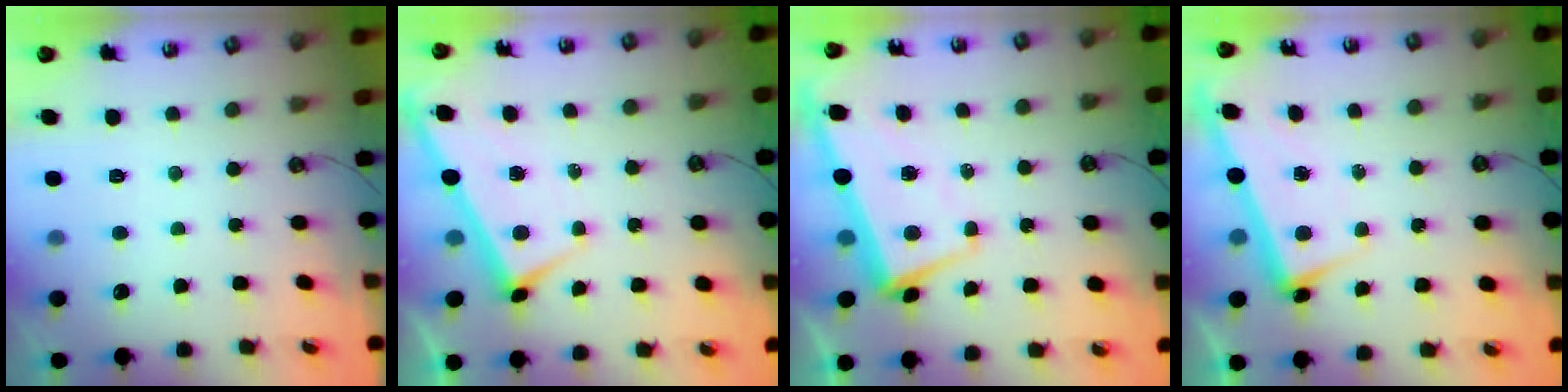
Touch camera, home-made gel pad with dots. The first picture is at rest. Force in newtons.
{"total": 1.7, "press": 1.7, "slide": 0.1}
{"total": 1.6, "press": 0.1, "slide": 1.5}
{"total": 2.6, "press": 2.5, "slide": 0.7}